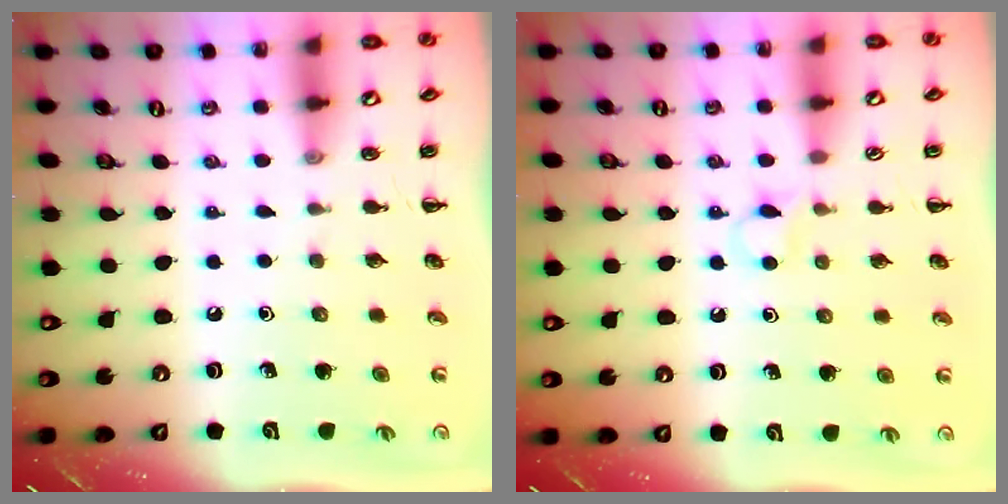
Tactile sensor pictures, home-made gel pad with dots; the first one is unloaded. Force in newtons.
{"total": 3.6, "press": 3.4, "slide": 1.3}